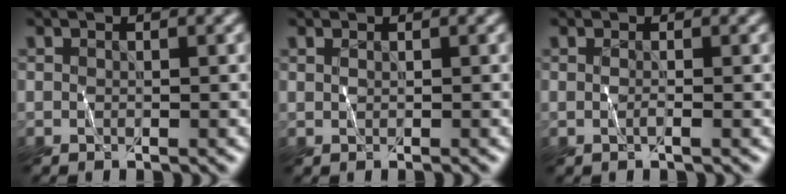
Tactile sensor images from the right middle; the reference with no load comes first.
{"total": 0.6, "force": [0.4, 0.2, 0.4], "torque": [-0.002, 0.000, 0.003]}
{"total": 0.7, "force": [0.0, 0.3, 0.7], "torque": [-0.008, -0.001, -0.003]}